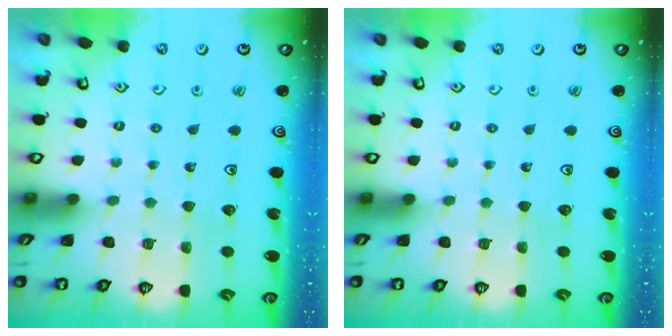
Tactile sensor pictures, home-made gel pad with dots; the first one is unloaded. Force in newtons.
{"total": 0.0}